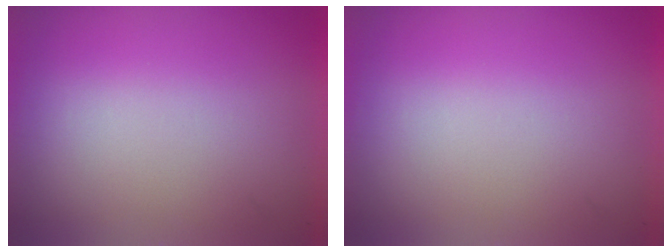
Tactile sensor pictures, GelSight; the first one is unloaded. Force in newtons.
{"total": 0.0}